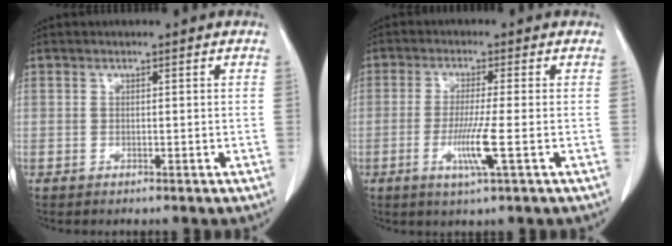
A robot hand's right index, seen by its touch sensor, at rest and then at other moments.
{"total": 6.4, "force": [-2.0, -0.4, 6.1], "torque": [-0.119, -0.016, -0.037]}